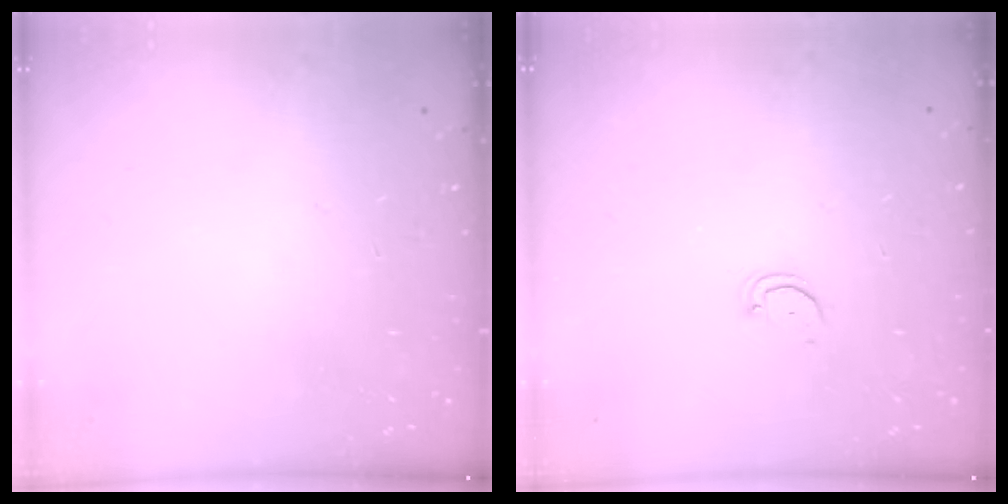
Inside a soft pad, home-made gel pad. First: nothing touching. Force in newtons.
{"total": 3.2, "press": 3.2, "slide": 0.3}